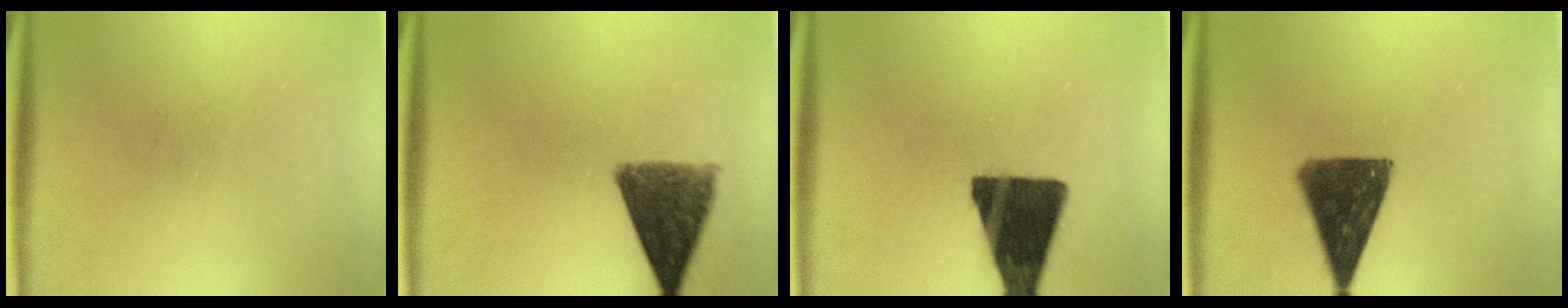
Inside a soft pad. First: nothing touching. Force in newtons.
{"total": 10.1}
{"total": 16.9}
{"total": 12.3}